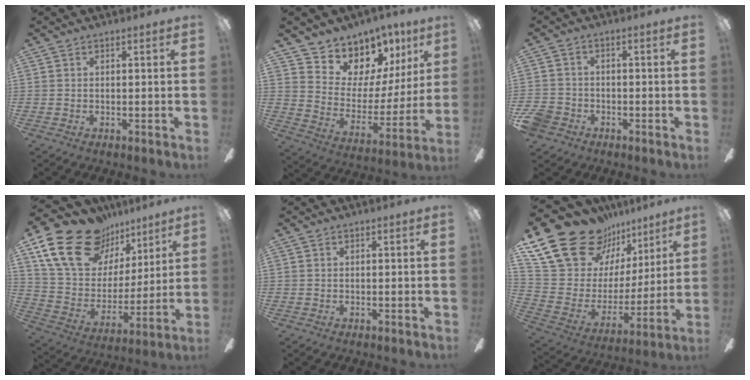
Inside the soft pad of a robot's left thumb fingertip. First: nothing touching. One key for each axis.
{"total": 10.1, "fx": 7.9, "fy": 6.3, "fz": 0.8, "tx": -0.027, "ty": -0.082, "tz": 0.148}
{"total": 4.8, "fx": -2.7, "fy": 3.8, "fz": 1.5, "tx": -0.049, "ty": 0.012, "tz": -0.054}
{"total": 22.3, "fx": 14.6, "fy": 13.6, "fz": 10.0, "tx": -0.180, "ty": -0.078, "tz": 0.275}
{"total": 0.0}
{"total": 24.3, "fx": 17.1, "fy": 13.6, "fz": 10.8, "tx": -0.205, "ty": -0.110, "tz": 0.325}